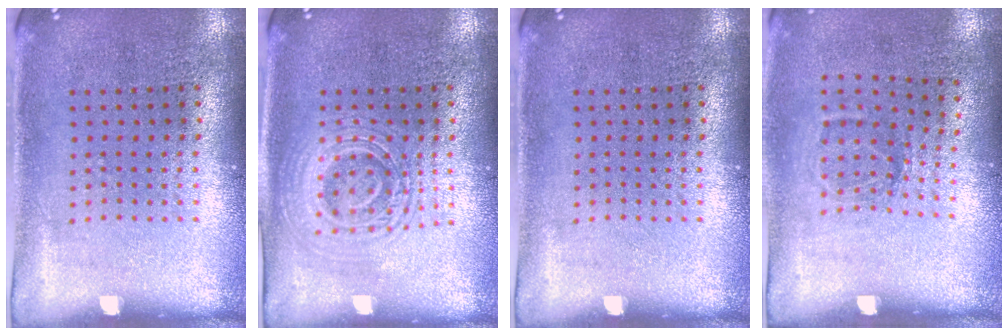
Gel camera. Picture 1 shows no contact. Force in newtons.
{"total": 2.1, "press": 2.1, "slide": 0.4}
{"total": 0.0}
{"total": 1.2, "press": 0.8, "slide": 0.8}